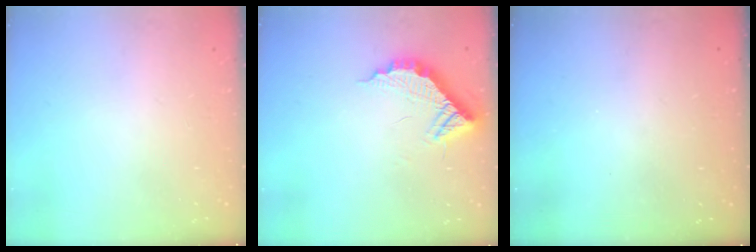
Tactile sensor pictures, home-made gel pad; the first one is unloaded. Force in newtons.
{"total": 11.9, "press": 11.9, "slide": 0.8}
{"total": 3.3, "press": 3.3, "slide": 0.1}